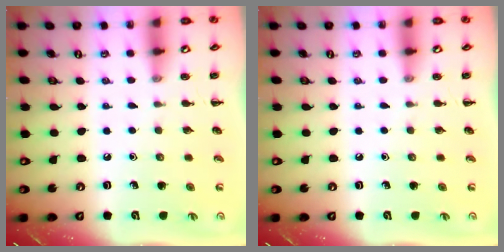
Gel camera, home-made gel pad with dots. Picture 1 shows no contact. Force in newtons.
{"total": 0.0}